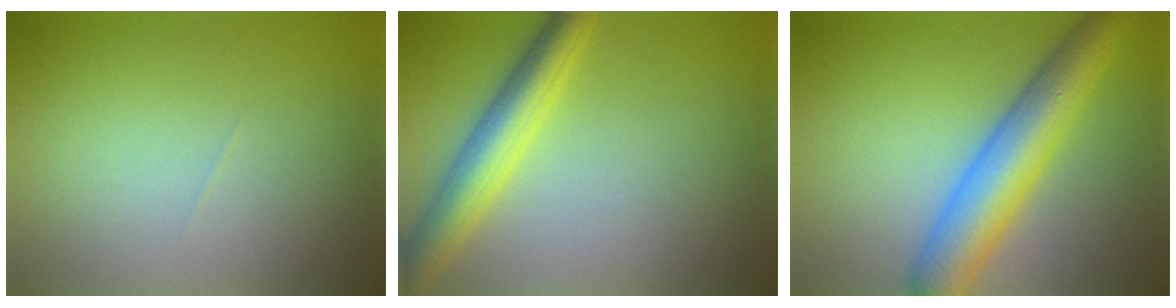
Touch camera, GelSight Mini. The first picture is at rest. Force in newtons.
{"total": 5.3, "press": 5.3, "slide": 0.2}
{"total": 7.9, "press": 7.9, "slide": 0.3}